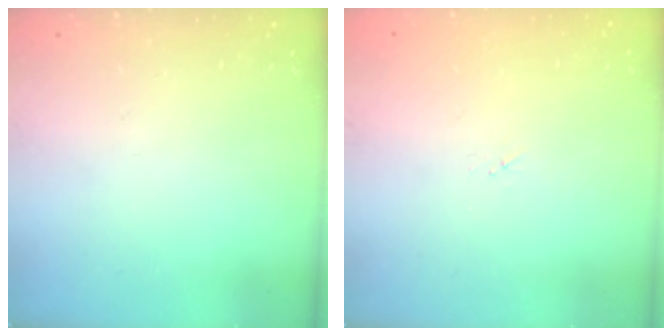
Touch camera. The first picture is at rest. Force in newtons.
{"total": 1.9, "press": 1.9, "slide": 0.3}